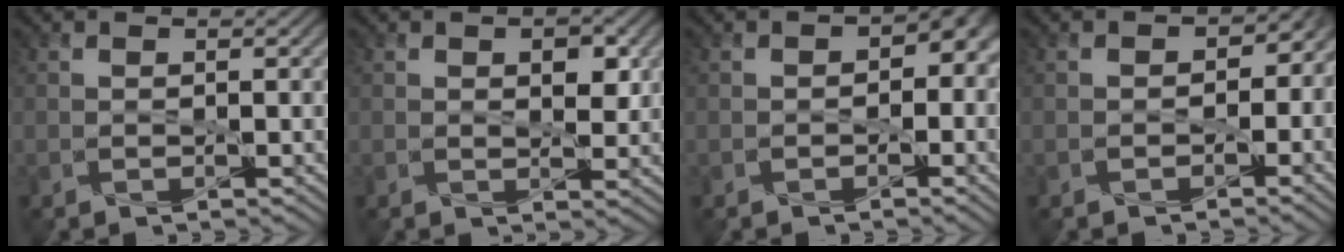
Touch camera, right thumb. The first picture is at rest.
{"total": 3.3, "force": [1.1, 1.8, 2.5], "torque": [-0.039, -0.006, 0.020]}
{"total": 3.8, "force": [-0.4, 2.9, 2.5], "torque": [-0.023, -0.014, -0.008]}
{"total": 3.2, "force": [-0.9, 2.7, 1.4], "torque": [-0.002, -0.008, -0.014]}